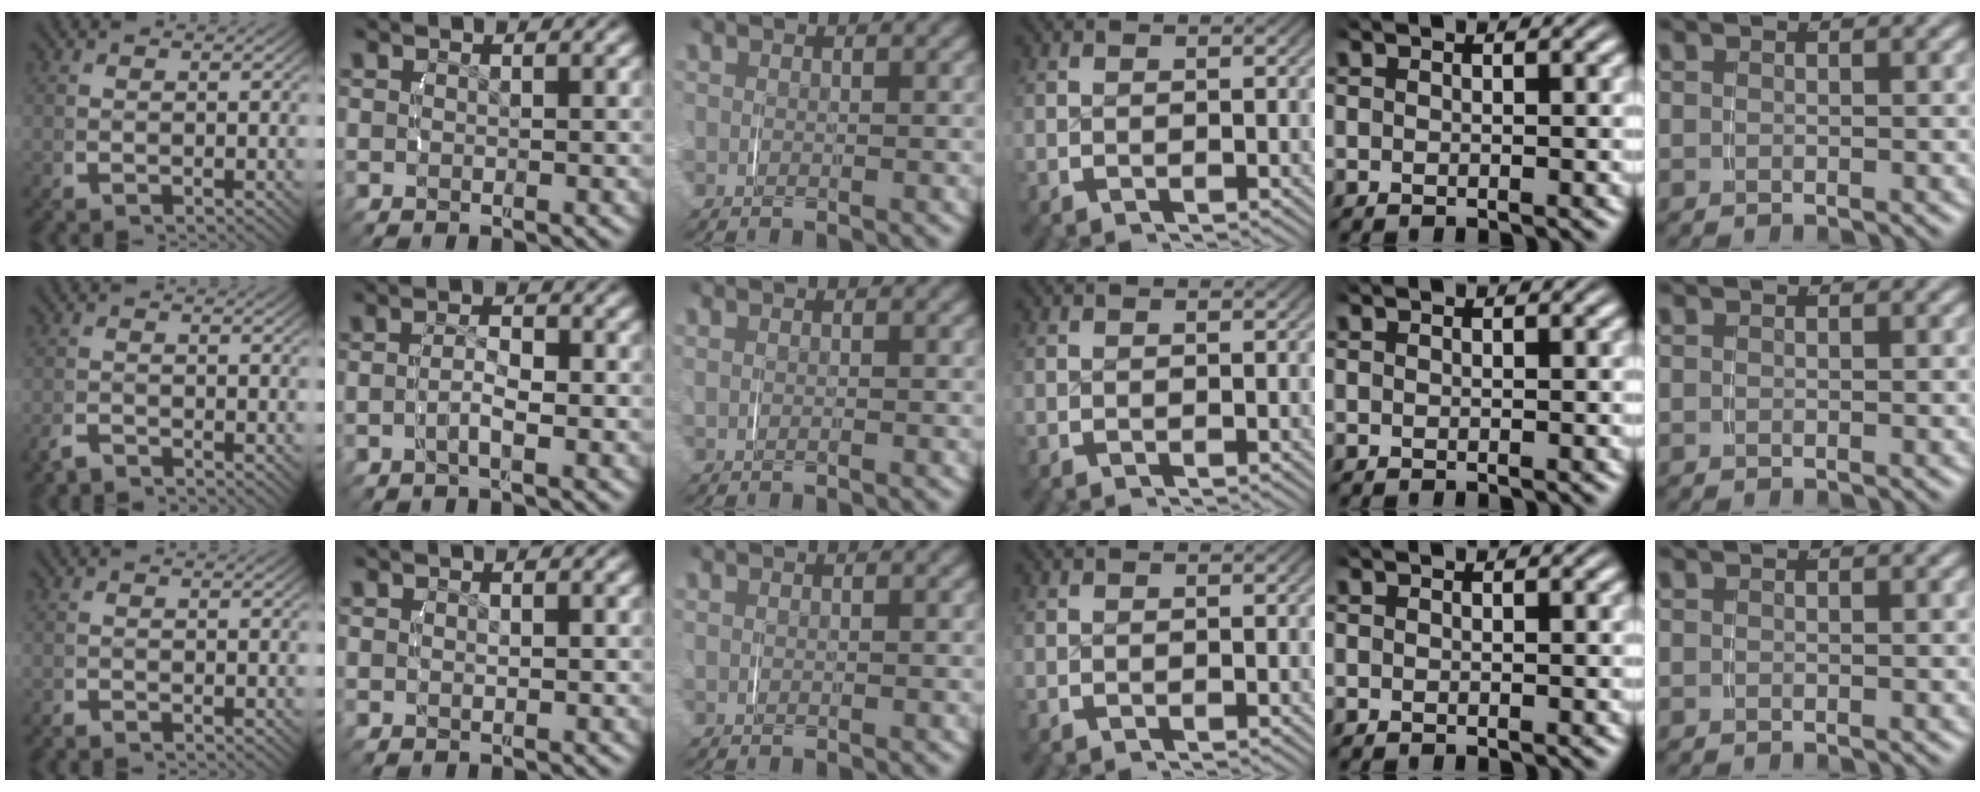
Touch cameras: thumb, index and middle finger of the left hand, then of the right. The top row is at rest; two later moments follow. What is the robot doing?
{"motion": "lift_and_place", "object": "toothpaste"}